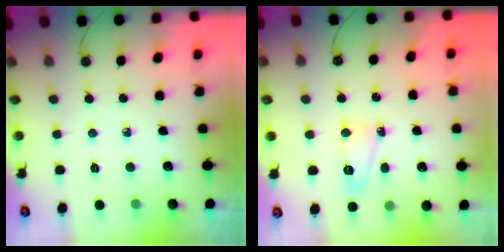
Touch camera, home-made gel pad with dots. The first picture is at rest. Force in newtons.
{"total": 7.8, "press": 7.7, "slide": 0.6}